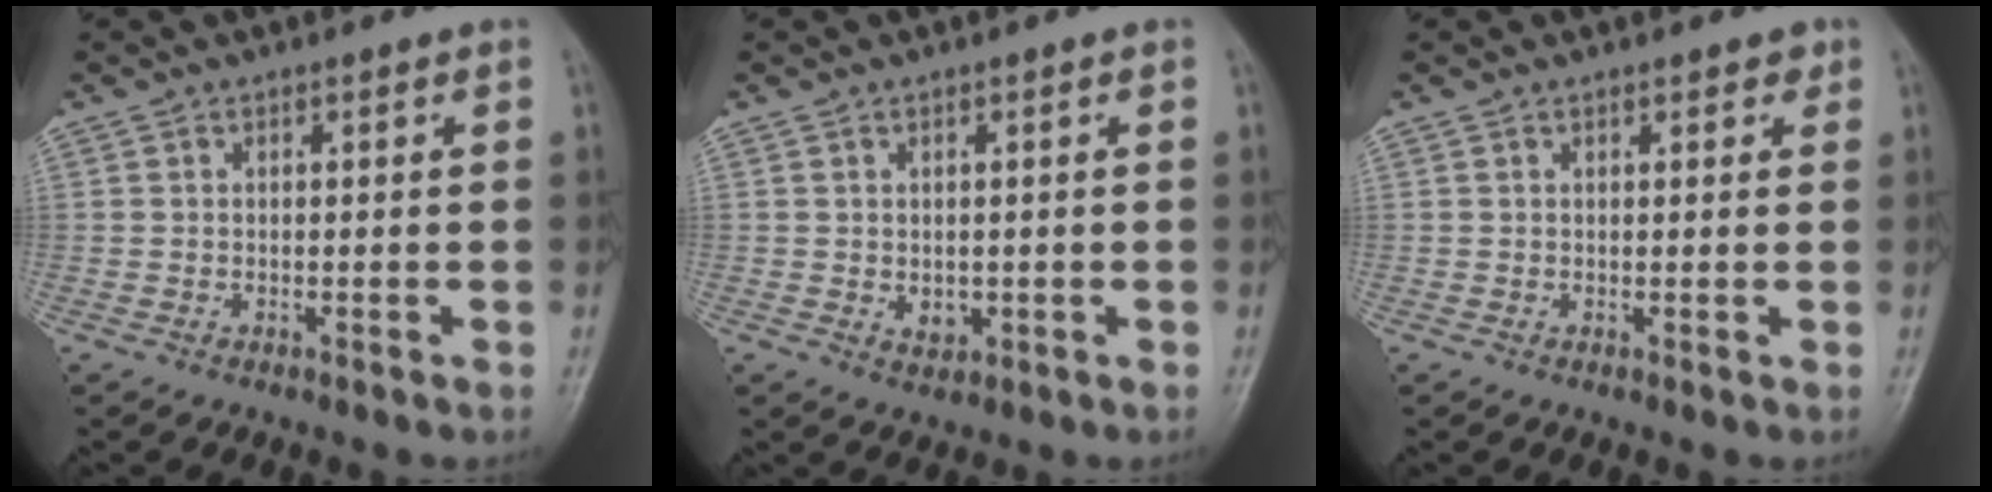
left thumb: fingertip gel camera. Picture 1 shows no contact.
{"total": 2.4, "force": [-0.1, 1.8, 1.6], "torque": [-0.017, -0.003, 0.005]}
{"total": 1.8, "force": [1.2, 0.9, 1.0], "torque": [-0.001, -0.003, 0.011]}